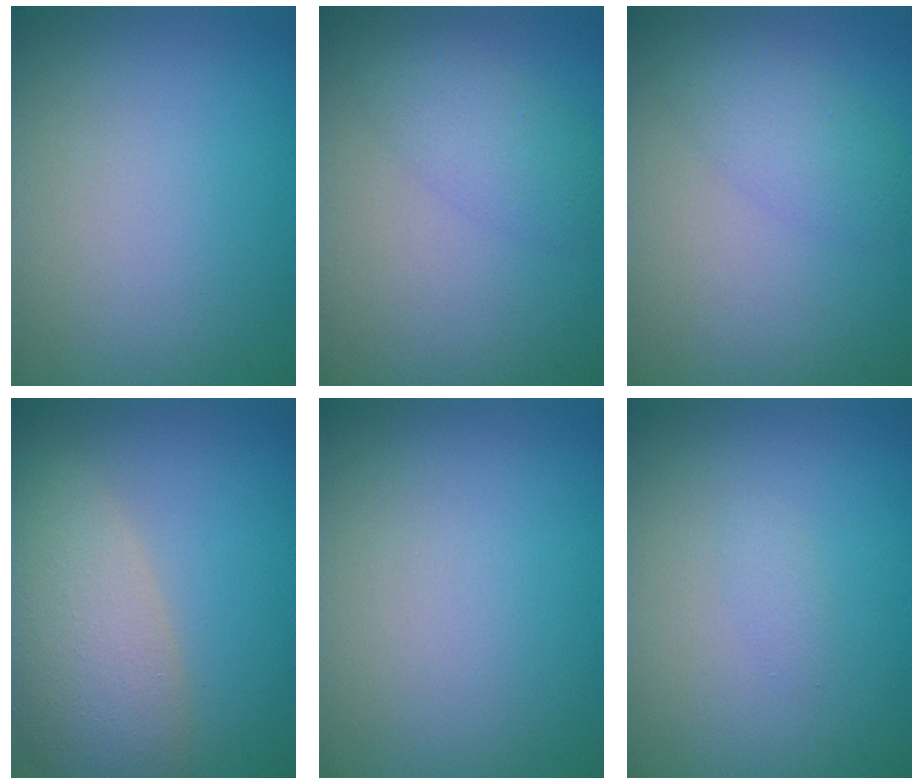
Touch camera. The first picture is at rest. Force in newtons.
{"total": 2.7, "press": 2.7, "slide": 0.2}
{"total": 2.7, "press": 2.7, "slide": 0.2}
{"total": 7.5, "press": 7.5, "slide": 0.7}
{"total": 0.0}
{"total": 0.8, "press": 0.8, "slide": 0.1}